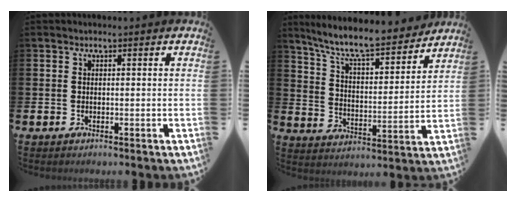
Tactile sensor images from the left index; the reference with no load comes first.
{"total": 9.3, "force": [8.4, 1.6, 3.7], "torque": [-0.103, -0.056, 0.145]}